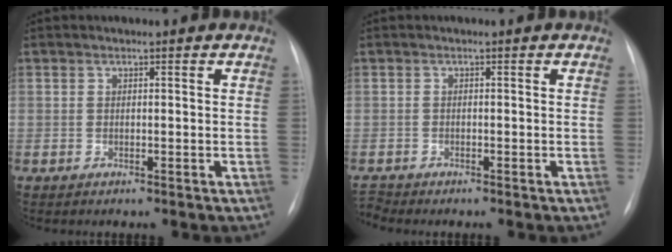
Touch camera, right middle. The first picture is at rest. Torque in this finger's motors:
{"motor_torque": [-0.14, -0.11, -0.06, -0.01]}